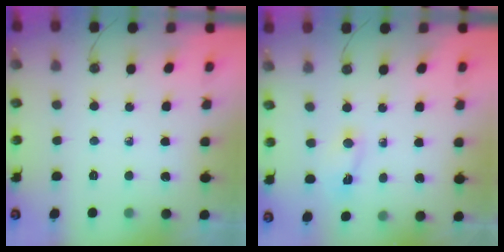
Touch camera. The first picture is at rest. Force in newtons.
{"total": 1.4, "press": 1.4, "slide": 0.3}